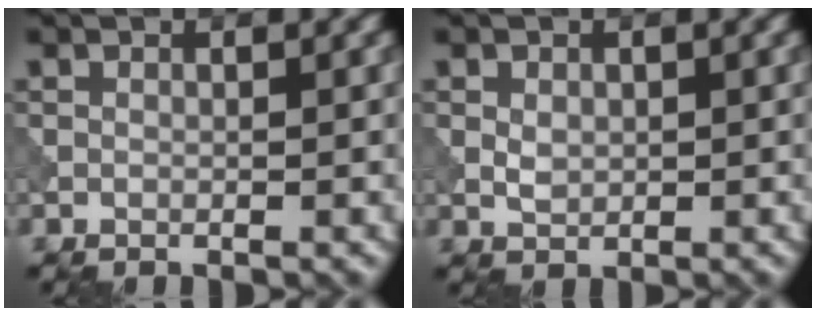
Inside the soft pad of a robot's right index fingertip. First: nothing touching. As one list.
[{"total": 1.4, "force": [0.2, 1.1, 1.0], "torque": [-0.019, -0.001, 0.004]}]